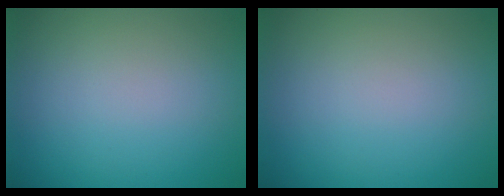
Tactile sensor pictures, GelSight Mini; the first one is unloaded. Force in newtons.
{"total": 0.0}